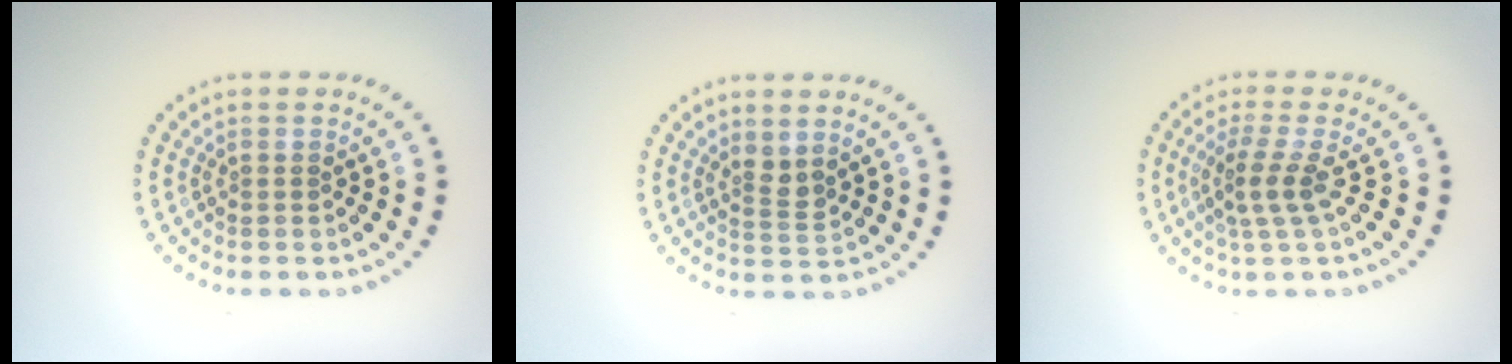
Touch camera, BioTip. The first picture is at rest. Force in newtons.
{"total": 1.5, "press": 1.2, "slide": 1.0}
{"total": 2.5, "press": 1.9, "slide": 1.7}